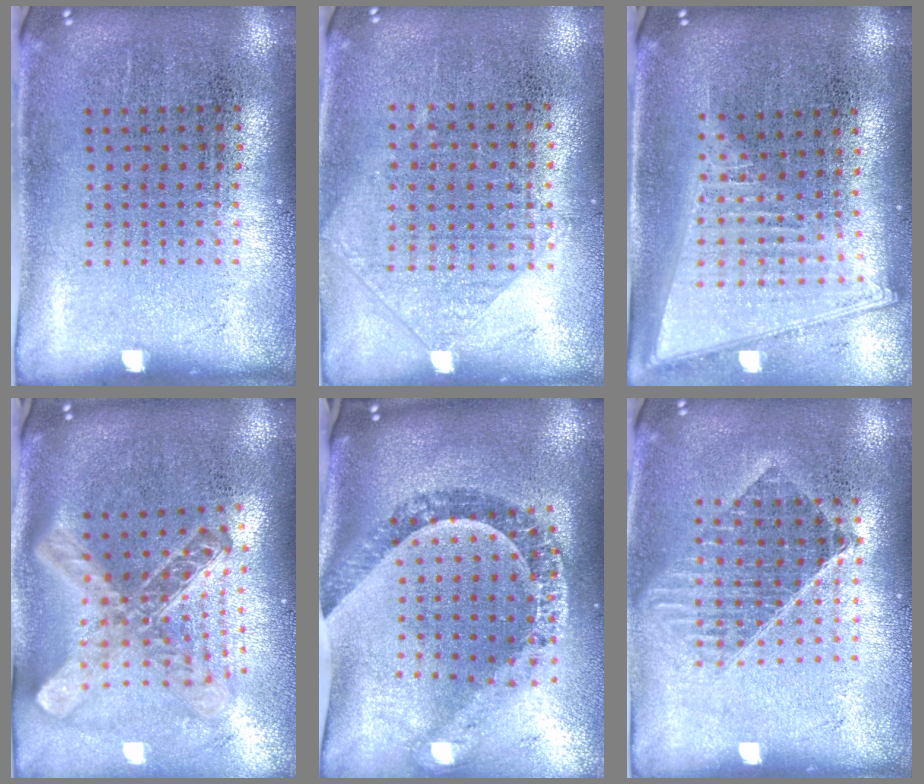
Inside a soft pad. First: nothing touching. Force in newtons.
{"total": 0.9, "press": 0.9, "slide": 0.3}
{"total": 2.0, "press": 1.7, "slide": 1.0}
{"total": 2.7, "press": 2.0, "slide": 1.9}
{"total": 1.8, "press": 1.6, "slide": 0.8}
{"total": 1.4, "press": 1.2, "slide": 0.7}